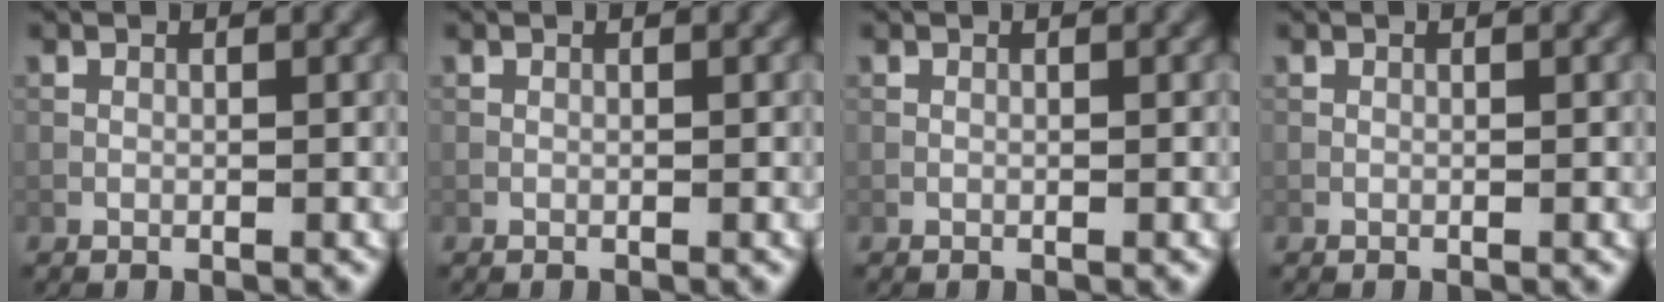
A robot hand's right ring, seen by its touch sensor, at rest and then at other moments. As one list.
[{"total": 0.0}, {"total": 0.0}, {"total": 0.0}]